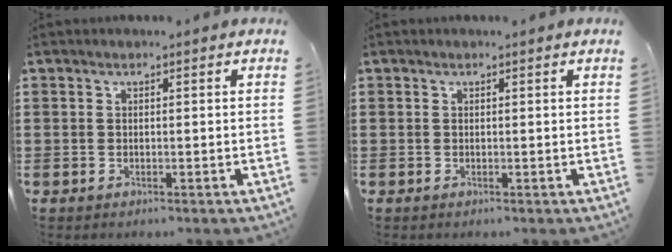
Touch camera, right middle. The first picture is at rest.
{"total": 0.0}